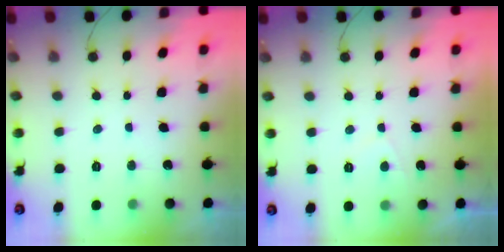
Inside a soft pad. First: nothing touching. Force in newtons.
{"total": 0.9, "press": 0.7, "slide": 0.5}